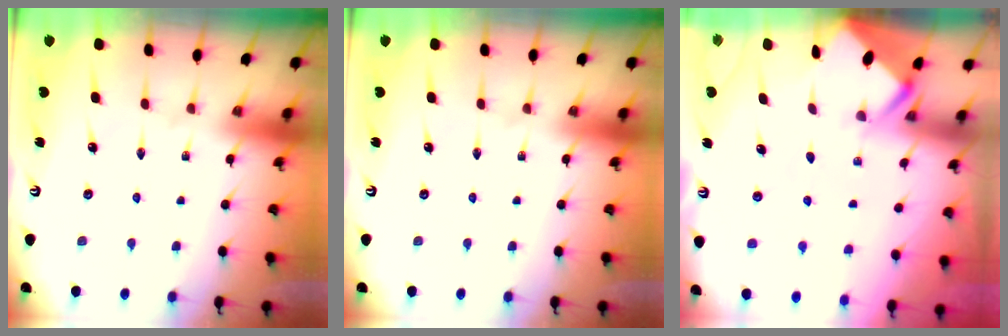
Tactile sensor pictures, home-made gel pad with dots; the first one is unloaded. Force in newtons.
{"total": 0.0}
{"total": 2.5, "press": 2.5, "slide": 0.2}